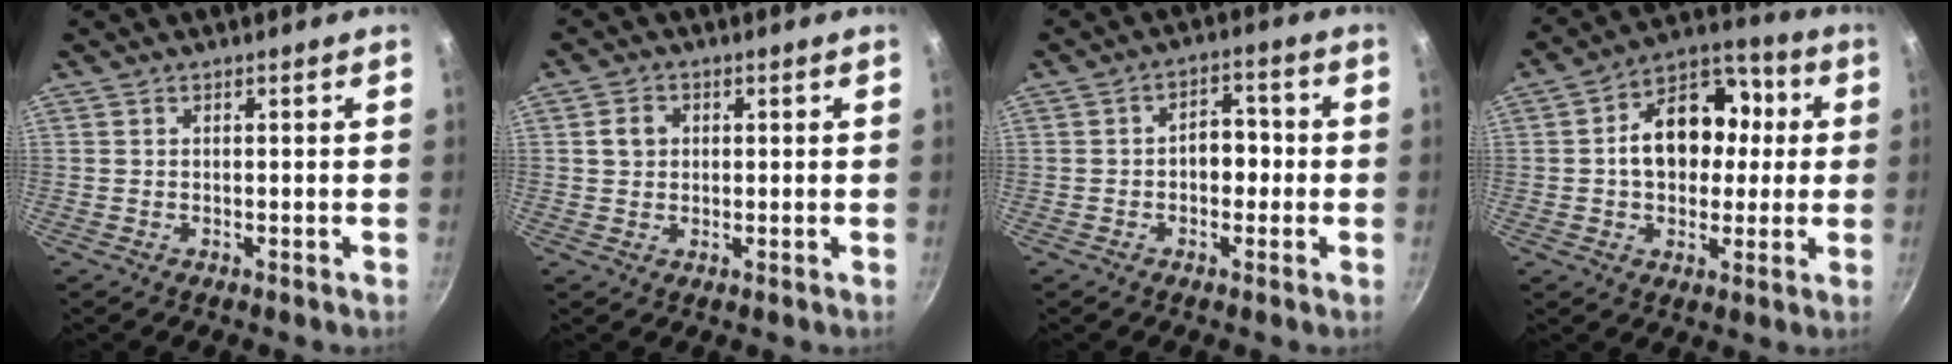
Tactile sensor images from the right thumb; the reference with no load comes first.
{"total": 3.4, "force": [0.7, 2.9, 1.7], "torque": [-0.021, 0.002, 0.011]}
{"total": 5.2, "force": [-0.7, 3.6, 3.7], "torque": [-0.028, 0.021, -0.018]}
{"total": 15.7, "force": [1.4, 11.0, 11.1], "torque": [-0.126, 0.029, 0.013]}